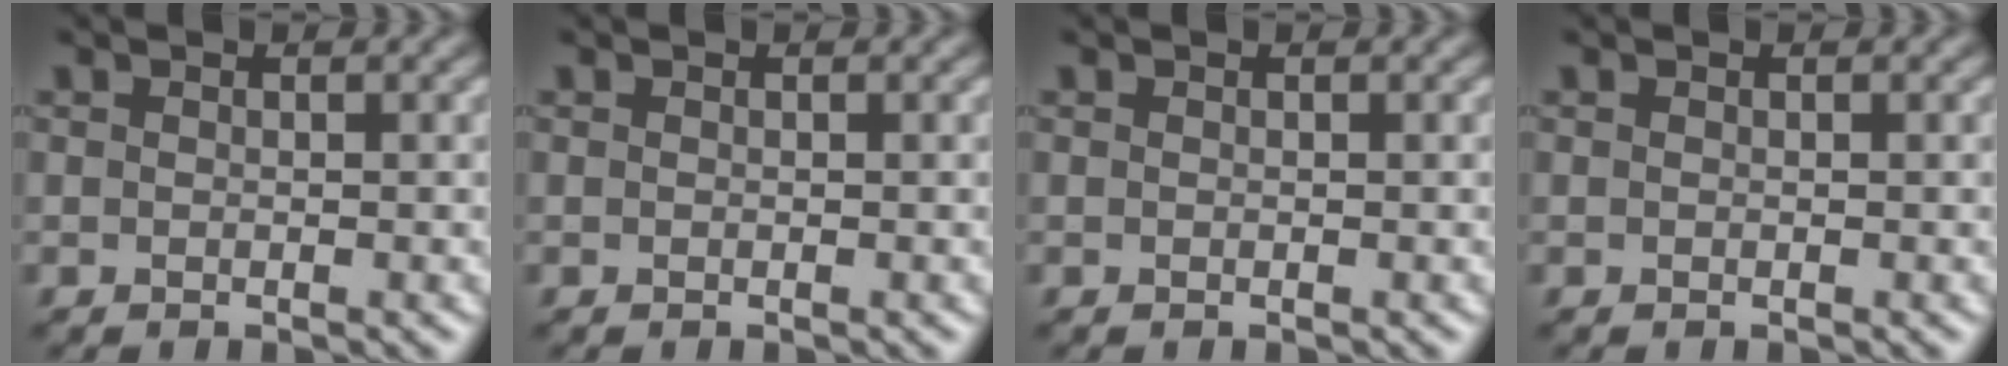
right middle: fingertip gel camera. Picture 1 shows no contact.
{"total": 0.0}
{"total": 0.0}
{"total": 0.0}